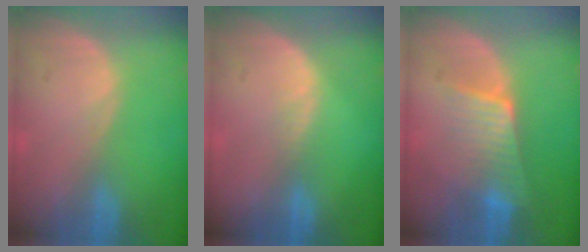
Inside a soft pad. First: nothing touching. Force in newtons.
{"total": 1.5, "press": 1.0, "slide": 1.1}
{"total": 6.5, "press": 5.9, "slide": 2.9}